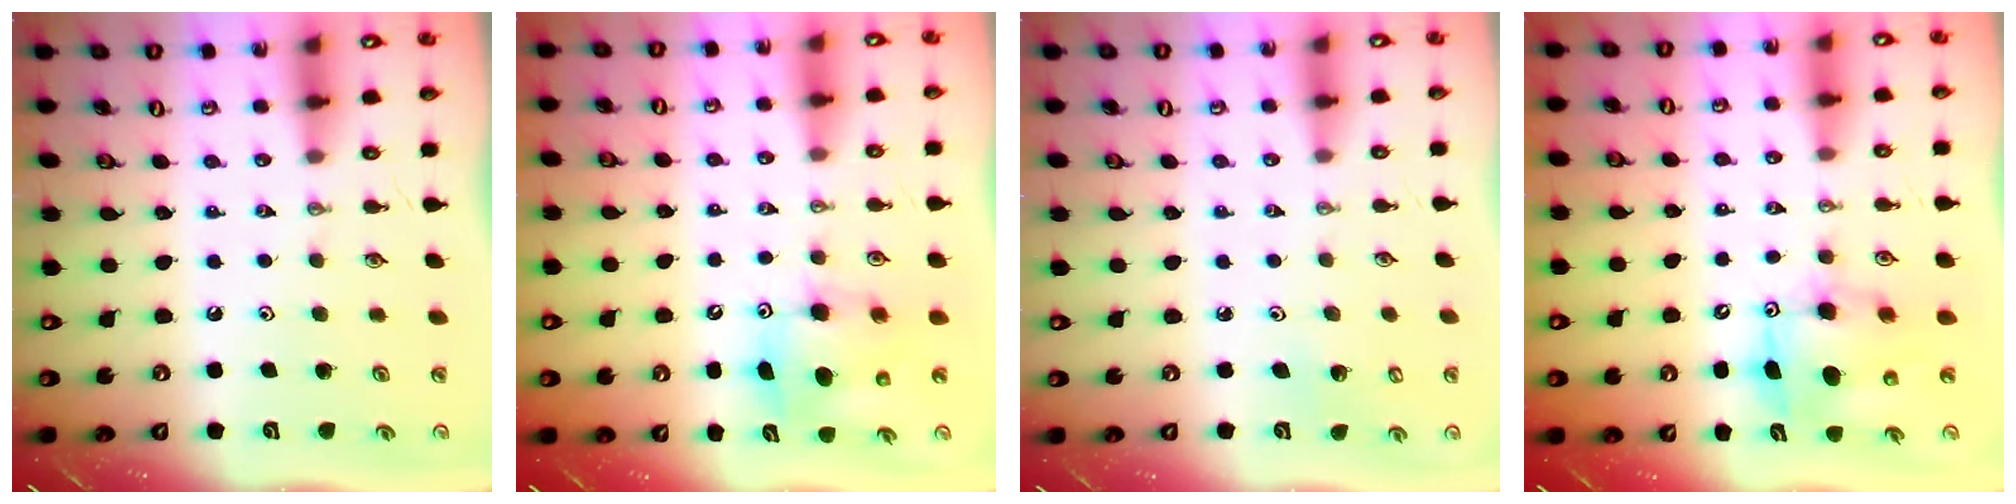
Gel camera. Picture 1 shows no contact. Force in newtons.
{"total": 8.0, "press": 8.0, "slide": 0.7}
{"total": 3.0, "press": 2.9, "slide": 0.3}
{"total": 8.7, "press": 8.6, "slide": 1.7}